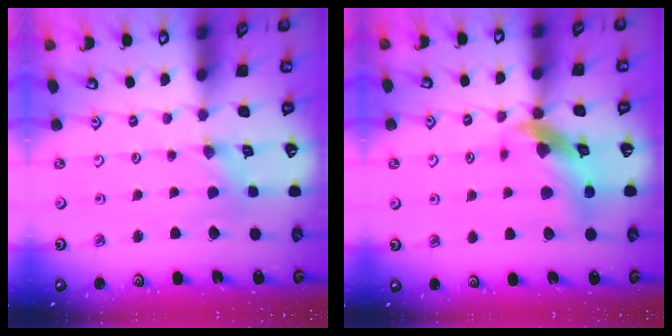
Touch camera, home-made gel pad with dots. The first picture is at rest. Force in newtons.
{"total": 12.9, "press": 12.8, "slide": 1.8}